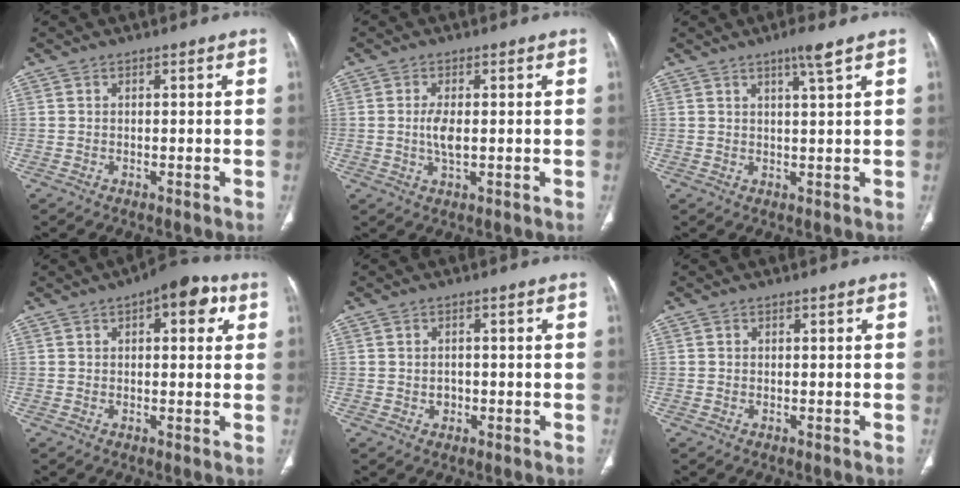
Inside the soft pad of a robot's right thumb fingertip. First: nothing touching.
{"total": 3.6, "force": [0.0, 1.4, 3.3], "torque": [-0.071, -0.006, 0.000]}
{"total": 3.5, "force": [2.2, -0.4, 2.7], "torque": [-0.049, -0.015, 0.041]}
{"total": 9.0, "force": [3.7, 4.2, 7.1], "torque": [-0.059, 0.008, 0.039]}
{"total": 1.8, "force": [-0.4, 1.6, 0.9], "torque": [-0.004, 0.004, -0.003]}
{"total": 0.0}